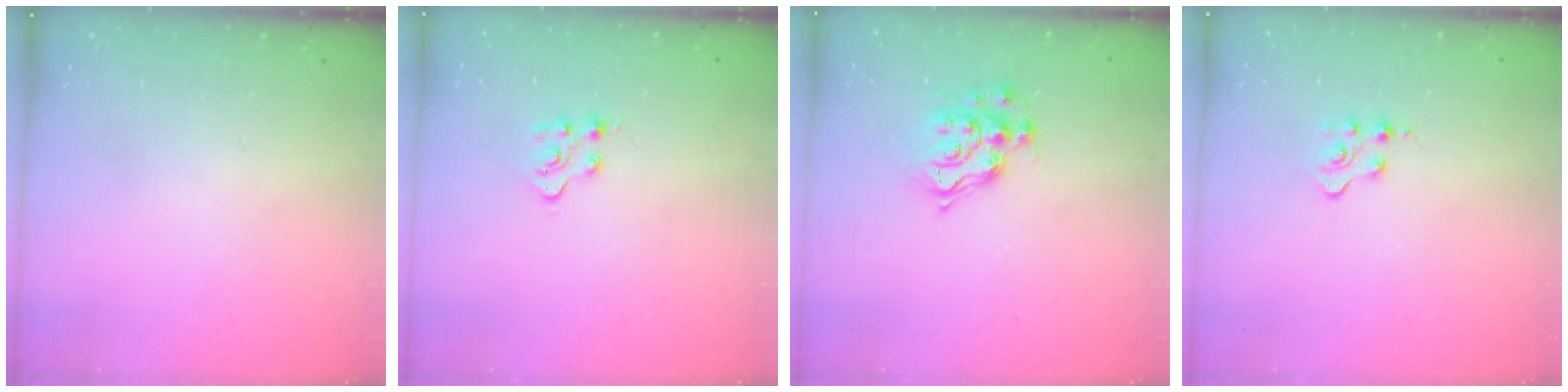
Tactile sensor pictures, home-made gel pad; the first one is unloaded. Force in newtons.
{"total": 4.7, "press": 4.7, "slide": 0.5}
{"total": 11.6, "press": 11.6, "slide": 0.7}
{"total": 3.0, "press": 3.0, "slide": 0.3}